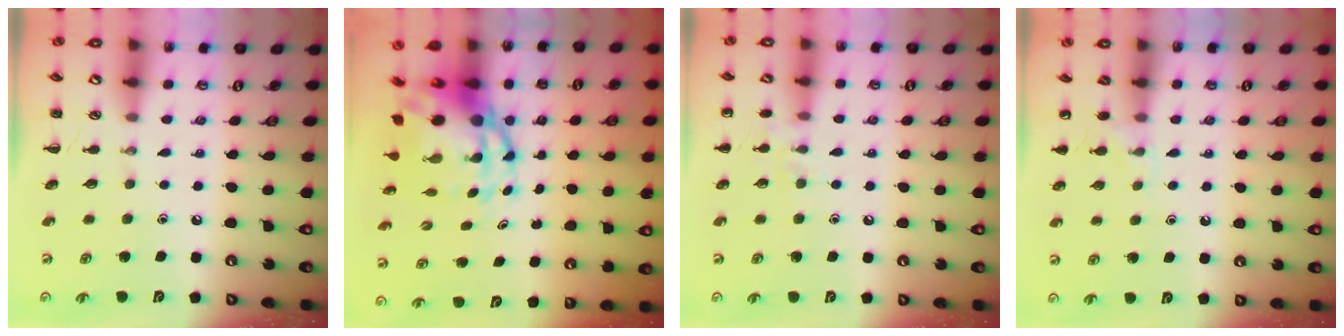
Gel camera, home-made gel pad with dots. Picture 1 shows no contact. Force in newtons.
{"total": 10.1, "press": 9.7, "slide": 2.9}
{"total": 6.3, "press": 6.2, "slide": 1.2}
{"total": 4.8, "press": 4.5, "slide": 1.6}